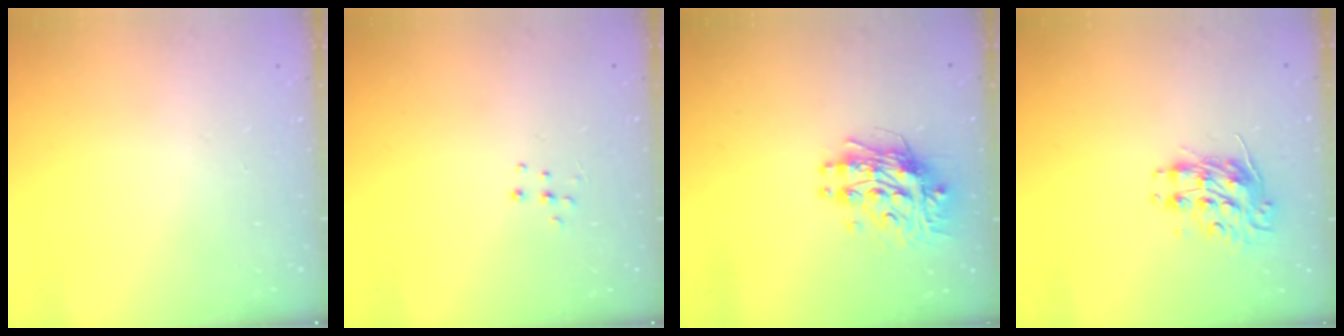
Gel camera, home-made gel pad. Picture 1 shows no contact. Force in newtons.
{"total": 4.3, "press": 4.3, "slide": 0.4}
{"total": 10.1, "press": 10.1, "slide": 0.8}
{"total": 8.9, "press": 8.9, "slide": 0.2}